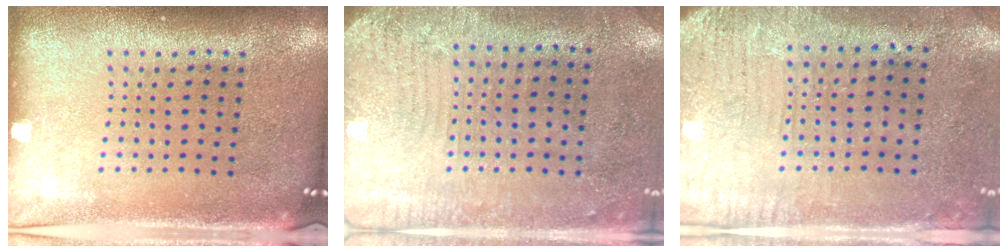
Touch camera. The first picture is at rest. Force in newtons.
{"total": 2.9, "press": 2.4, "slide": 1.6}
{"total": 3.1, "press": 2.4, "slide": 1.8}